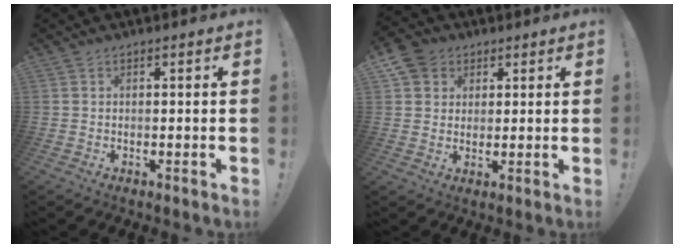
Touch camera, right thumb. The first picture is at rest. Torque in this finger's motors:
{"motor_torque": [0.14, 1.28, -0.29, 0.29, -0.02]}